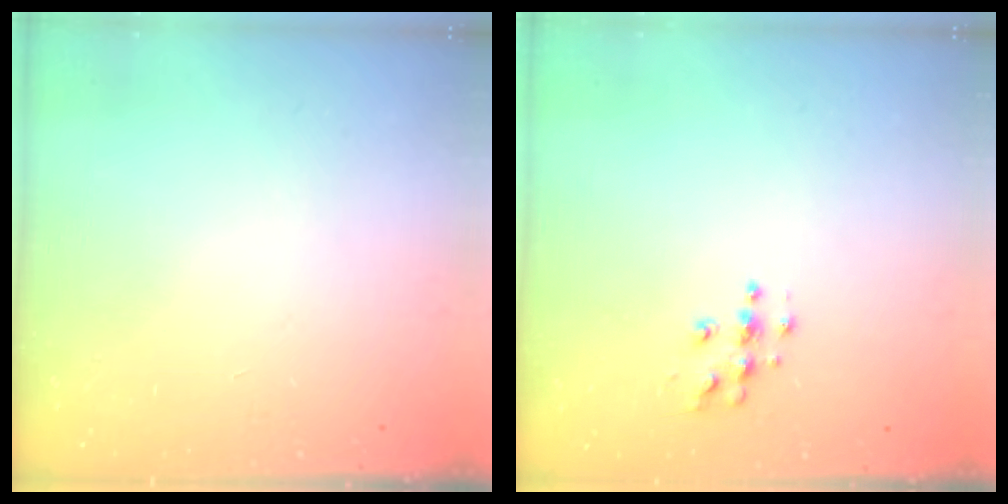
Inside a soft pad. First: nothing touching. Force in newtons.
{"total": 5.0, "press": 5.0, "slide": 0.2}